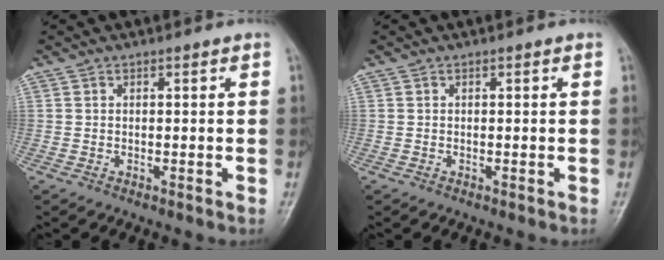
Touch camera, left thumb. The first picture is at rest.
{"total": 0.0}